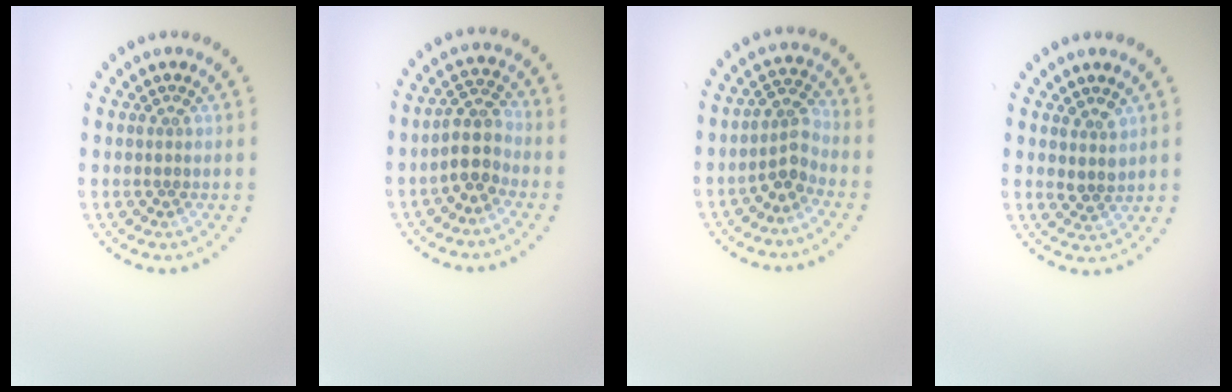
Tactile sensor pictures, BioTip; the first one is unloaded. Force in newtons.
{"total": 3.0, "press": 2.6, "slide": 1.4}
{"total": 2.6, "press": 2.0, "slide": 1.7}
{"total": 1.8, "press": 1.5, "slide": 1.0}